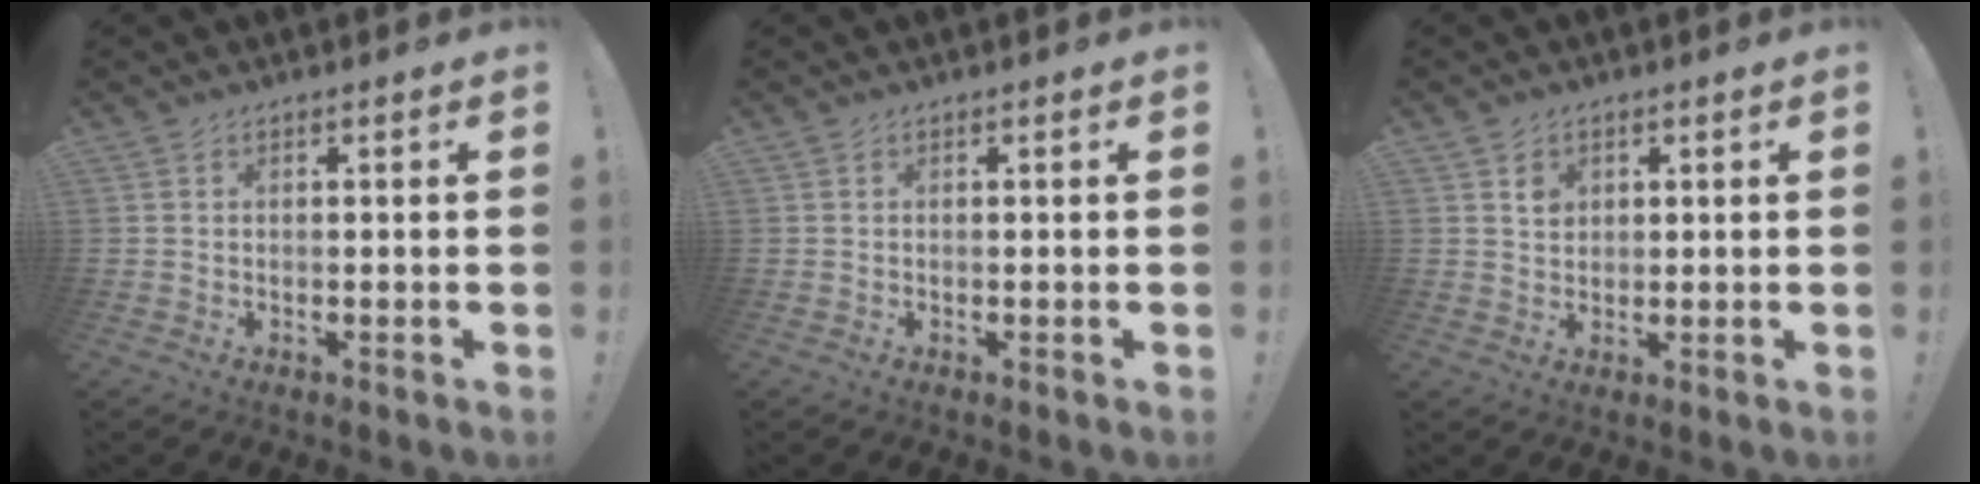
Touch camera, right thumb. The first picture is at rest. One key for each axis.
{"total": 0.0}
{"total": 3.2, "fx": 1.5, "fy": 2.8, "fz": 0.5, "tx": 0.009, "ty": -0.012, "tz": 0.023}